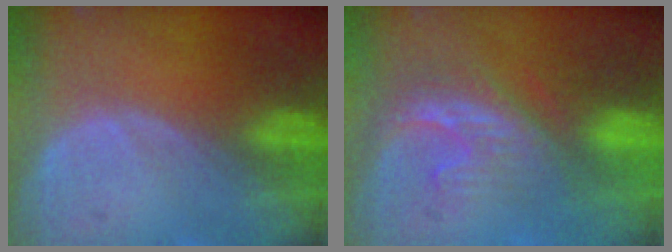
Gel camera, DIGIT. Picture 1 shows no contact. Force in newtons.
{"total": 8.4, "press": 7.2, "slide": 4.3}